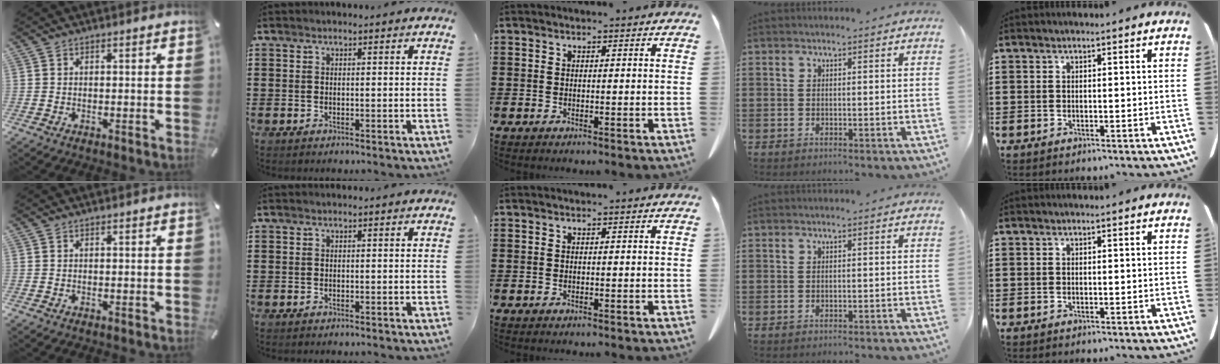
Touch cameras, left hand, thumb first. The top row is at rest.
{"ring": {"total": 0.6, "force": [-0.5, 0.0, 0.2], "torque": [-0.005, -0.002, -0.010]}}